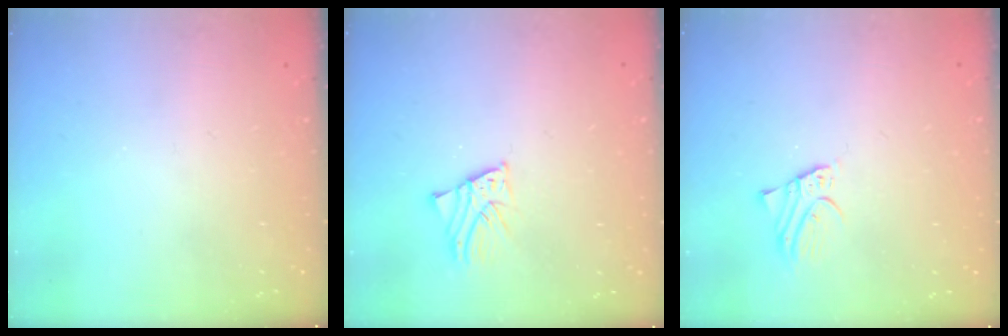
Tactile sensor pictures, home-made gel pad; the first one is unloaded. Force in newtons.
{"total": 2.3, "press": 2.3, "slide": 0.2}
{"total": 2.6, "press": 2.6, "slide": 0.1}